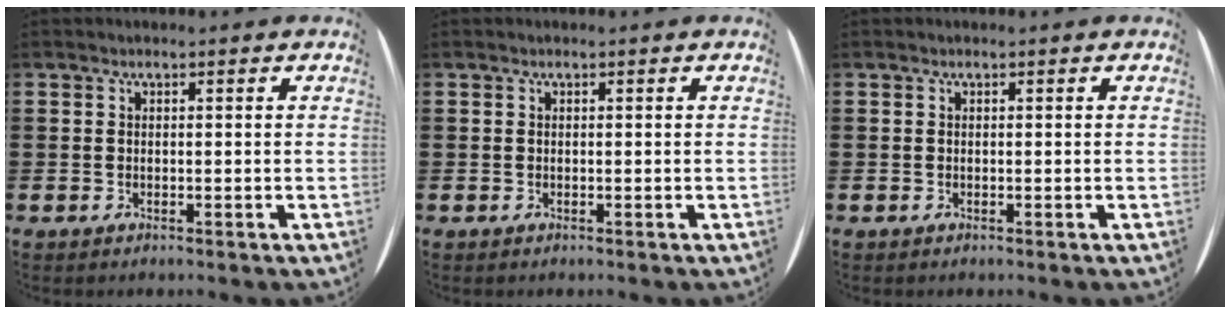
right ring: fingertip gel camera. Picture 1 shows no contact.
{"total": 0.0}
{"total": 0.0}